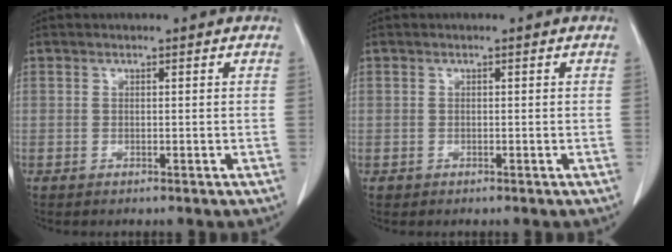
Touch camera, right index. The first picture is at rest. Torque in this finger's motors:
{"motor_torque": [-0.34, 0.09, -0.76, -0.18]}